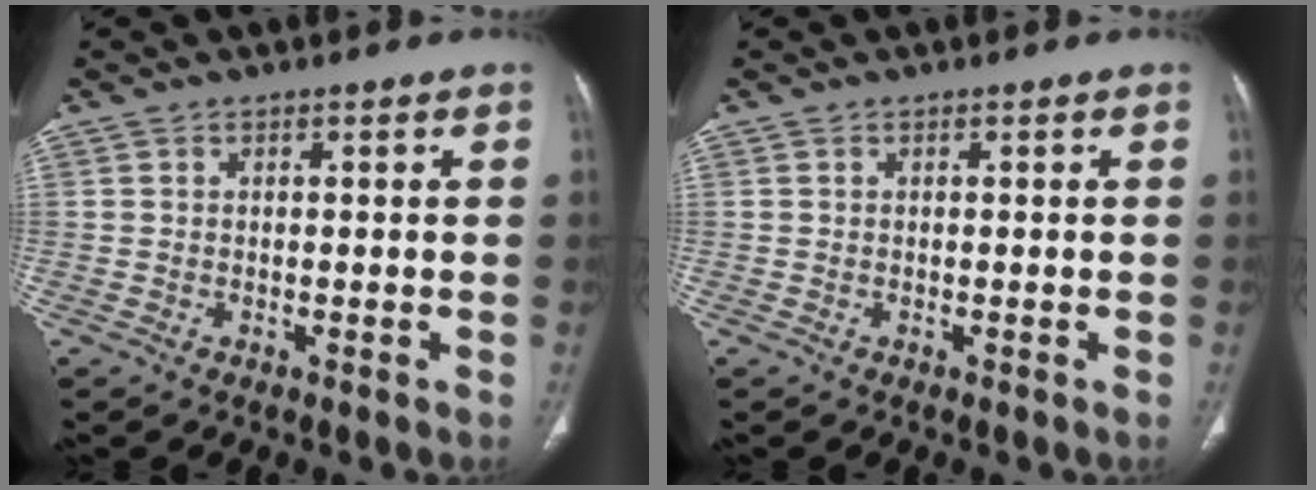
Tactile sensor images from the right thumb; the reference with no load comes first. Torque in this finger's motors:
{"motor_torque": [-0.33, 1.43, 0.25, 0.50, 0.04]}